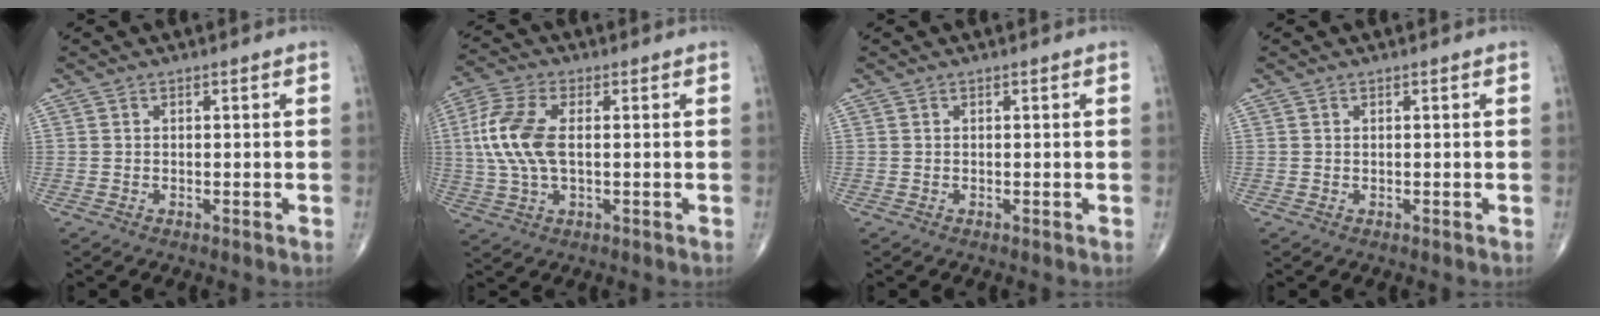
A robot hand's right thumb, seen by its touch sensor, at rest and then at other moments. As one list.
[{"total": 10.9, "force": [0.9, 5.5, 9.3], "torque": [-0.220, 0.011, 0.015]}, {"total": 0.0}, {"total": 0.0}]